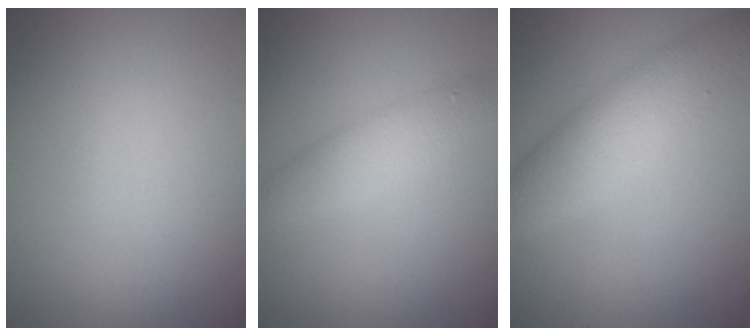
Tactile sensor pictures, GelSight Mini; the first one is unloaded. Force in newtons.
{"total": 2.8, "press": 2.8, "slide": 0.1}
{"total": 4.8, "press": 4.8, "slide": 0.0}